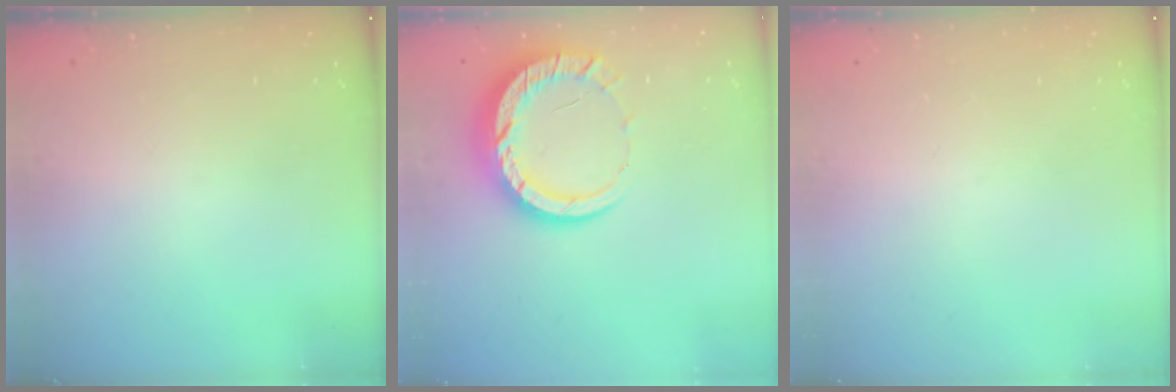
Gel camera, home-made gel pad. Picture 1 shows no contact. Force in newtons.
{"total": 14.0, "press": 14.0, "slide": 1.3}
{"total": 0.0}